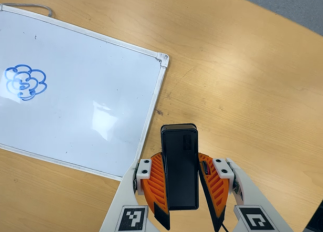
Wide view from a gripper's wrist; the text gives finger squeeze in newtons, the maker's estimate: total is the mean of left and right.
{"total": 7.6, "left": 7.2, "right": 7.9}